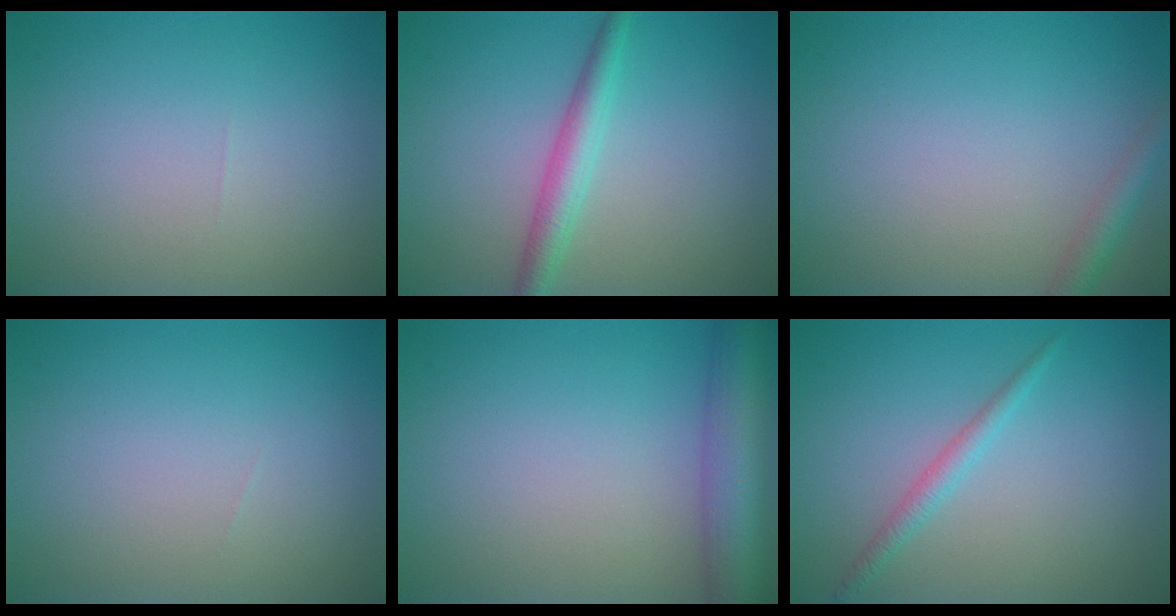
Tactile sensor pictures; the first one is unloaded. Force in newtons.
{"total": 2.9, "press": 2.9, "slide": 0.1}
{"total": 1.8, "press": 1.8, "slide": 0.1}
{"total": 0.0}
{"total": 6.7, "press": 6.7, "slide": 0.4}
{"total": 1.5, "press": 1.5, "slide": 0.0}